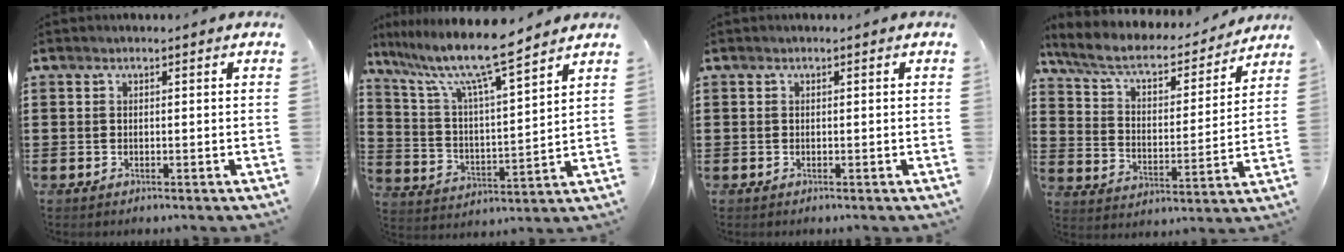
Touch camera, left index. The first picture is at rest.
{"total": 10.9, "force": [9.2, 0.4, 5.9], "torque": [-0.148, -0.049, 0.154]}
{"total": 0.0}
{"total": 6.8, "force": [5.5, 1.9, 3.5], "torque": [-0.092, -0.034, 0.090]}